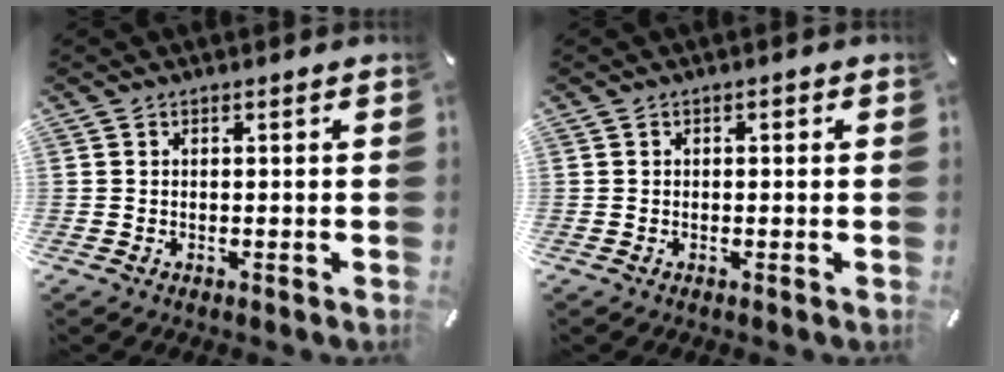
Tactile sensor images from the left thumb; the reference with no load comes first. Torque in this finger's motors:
{"motor_torque": [0.09, -0.05, 0.11, 0.09, 0.00]}